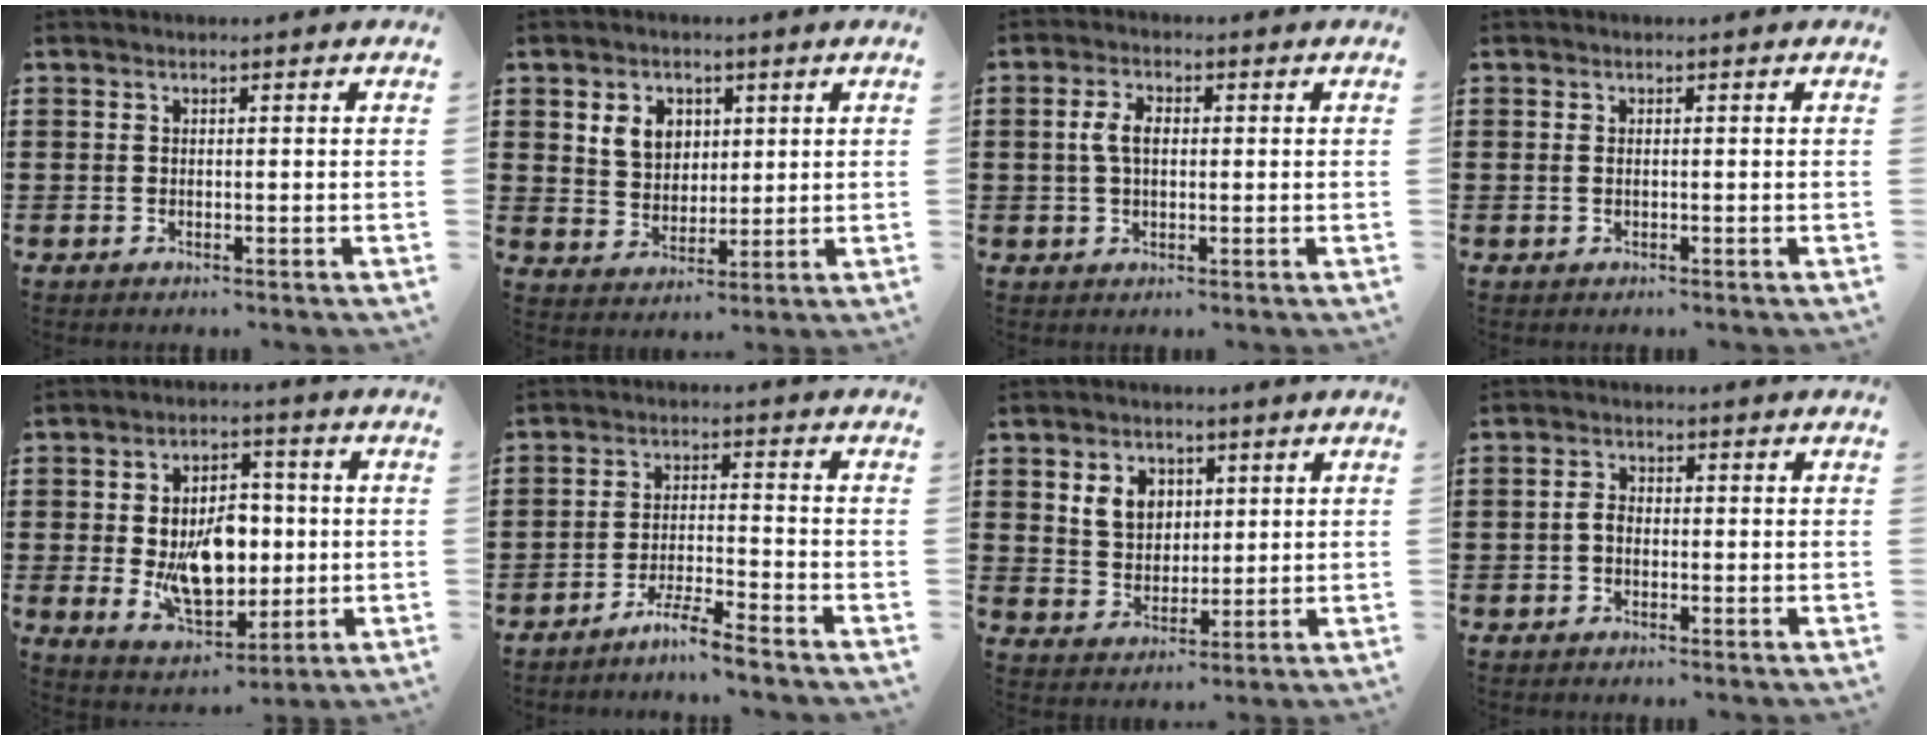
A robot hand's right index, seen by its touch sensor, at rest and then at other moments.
{"total": 5.6, "force": [2.2, 4.6, 2.4], "torque": [-0.066, 0.016, 0.039]}
{"total": 4.0, "force": [0.4, 2.2, 3.3], "torque": [-0.076, 0.008, 0.002]}
{"total": 0.8, "force": [0.1, 0.4, 0.6], "torque": [-0.014, 0.003, 0.000]}
{"total": 10.4, "force": [-0.4, 6.5, 8.1], "torque": [-0.150, 0.003, -0.012]}
{"total": 4.7, "force": [-4.4, -0.6, 1.5], "torque": [-0.035, -0.006, -0.088]}
{"total": 5.4, "force": [2.2, 4.4, 2.3], "torque": [-0.065, 0.015, 0.039]}
{"total": 2.1, "force": [-0.5, 1.3, 1.5], "torque": [-0.037, 0.000, -0.013]}